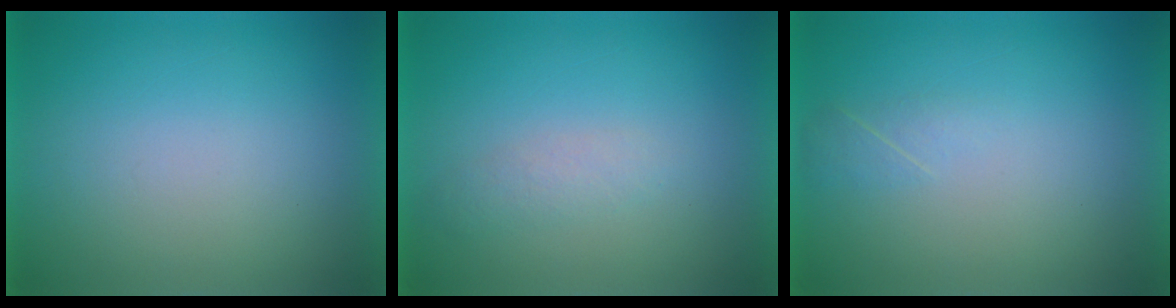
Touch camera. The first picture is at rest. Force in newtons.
{"total": 1.8}
{"total": 1.6}